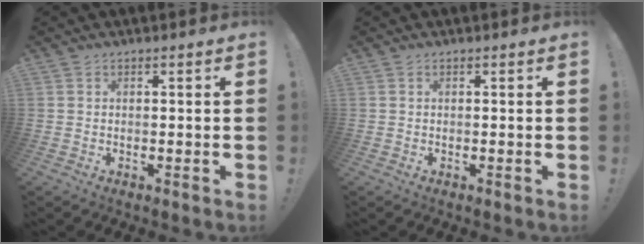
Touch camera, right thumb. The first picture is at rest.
{"total": 0.0}